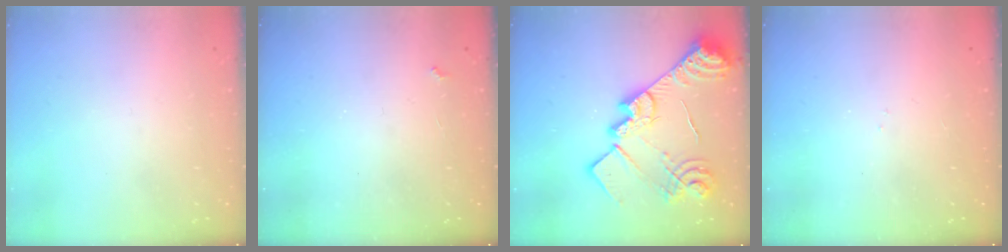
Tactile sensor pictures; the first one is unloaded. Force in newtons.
{"total": 2.6, "press": 2.6, "slide": 0.5}
{"total": 26.5, "press": 26.4, "slide": 2.2}
{"total": 3.1, "press": 3.0, "slide": 0.6}